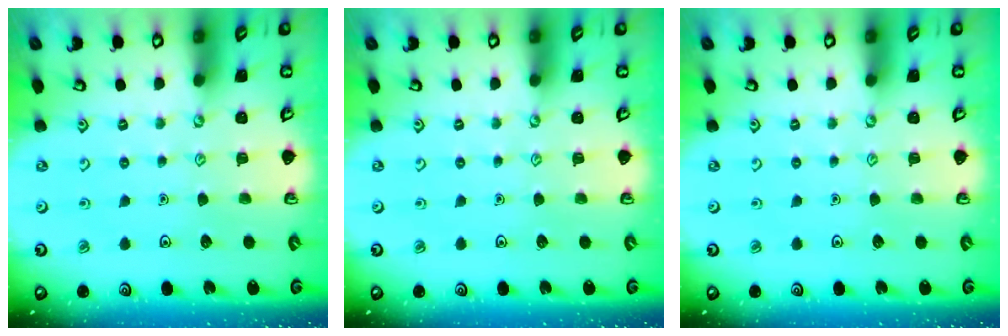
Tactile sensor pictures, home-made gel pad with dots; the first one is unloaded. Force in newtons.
{"total": 0.0}
{"total": 0.0}